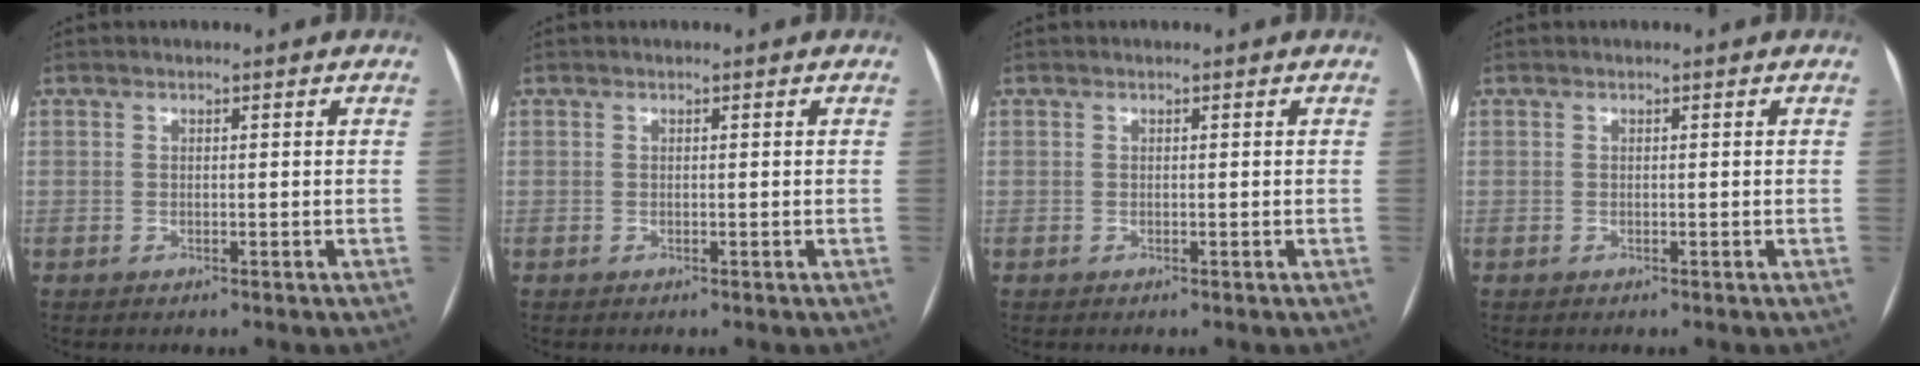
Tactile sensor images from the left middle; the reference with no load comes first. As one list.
[{"total": 0.0}, {"total": 0.0}, {"total": 0.0}]